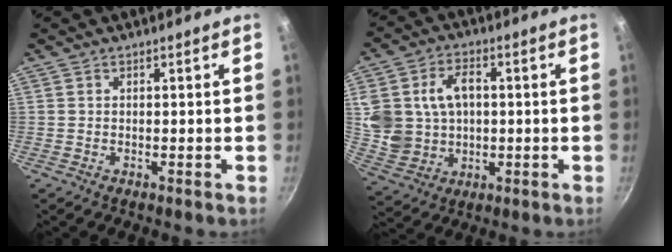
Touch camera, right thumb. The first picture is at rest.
{"total": 13.4, "force": [1.7, 10.1, 8.6], "torque": [-0.141, 0.011, 0.044]}